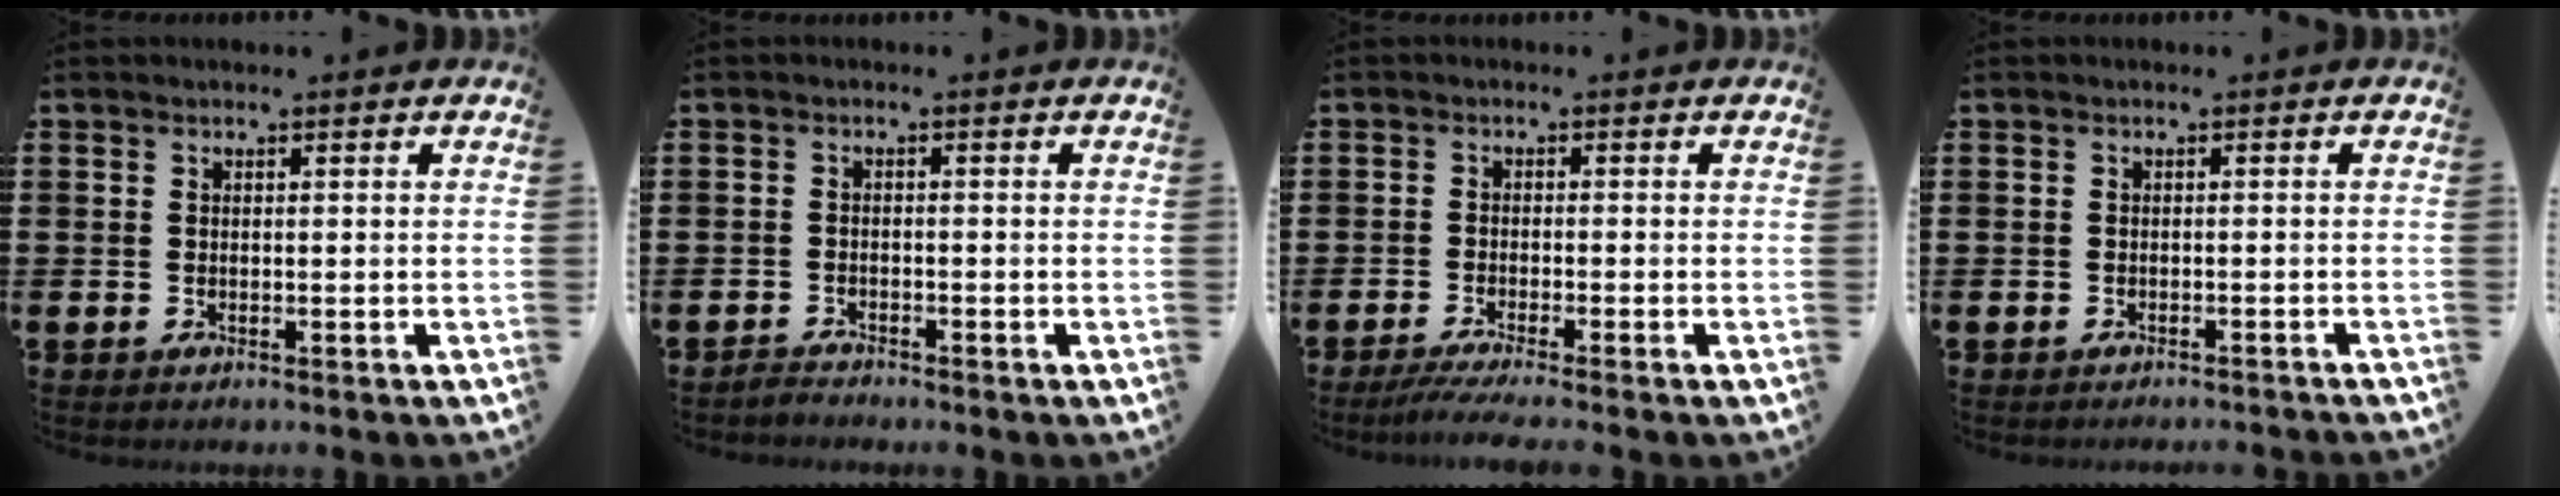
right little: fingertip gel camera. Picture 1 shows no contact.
{"total": 1.4, "force": [-1.4, 0.1, -0.1], "torque": [-0.003, 0.003, -0.029]}
{"total": 2.6, "force": [-1.9, -0.1, 1.7], "torque": [-0.025, -0.003, -0.034]}
{"total": 0.7, "force": [-0.7, -0.2, 0.0], "torque": [0.001, 0.000, -0.015]}